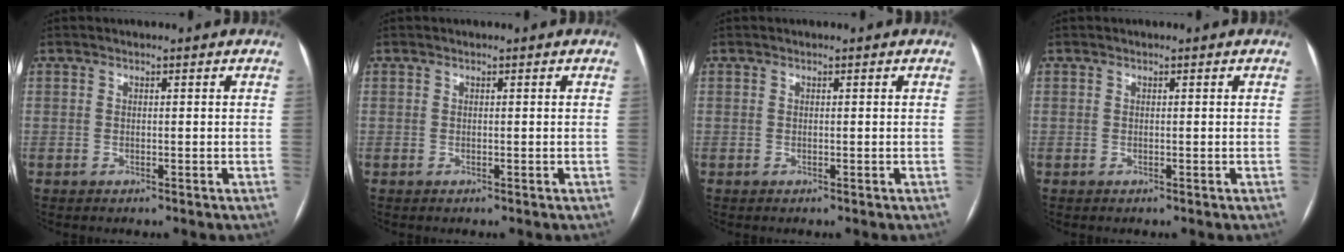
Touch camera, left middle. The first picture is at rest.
{"total": 0.0}
{"total": 0.0}
{"total": 0.0}